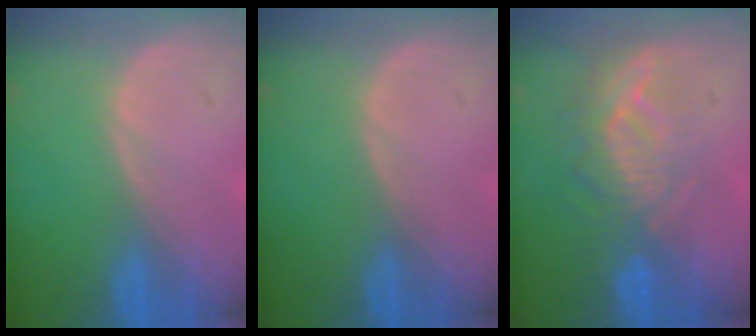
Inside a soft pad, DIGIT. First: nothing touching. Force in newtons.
{"total": 0.0}
{"total": 9.5, "press": 8.3, "slide": 4.7}